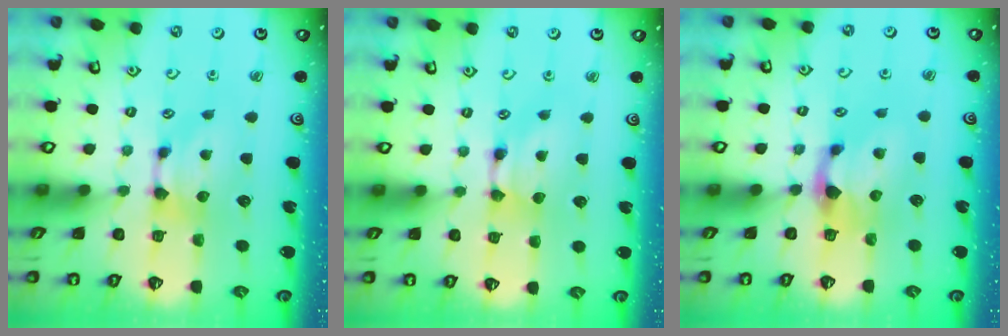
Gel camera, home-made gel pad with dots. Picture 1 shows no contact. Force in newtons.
{"total": 1.7, "press": 1.7, "slide": 0.1}
{"total": 1.9, "press": 1.4, "slide": 1.2}